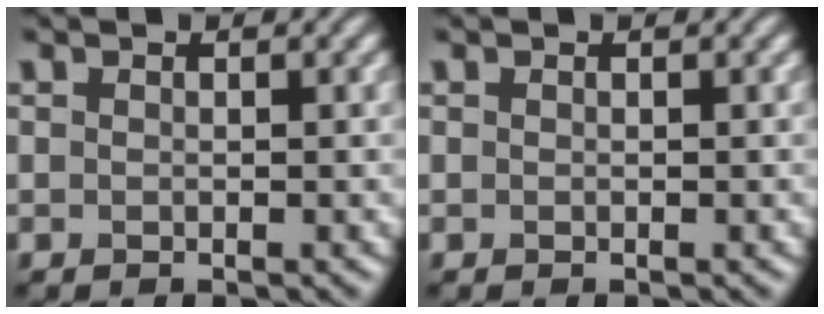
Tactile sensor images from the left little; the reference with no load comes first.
{"total": 0.0}